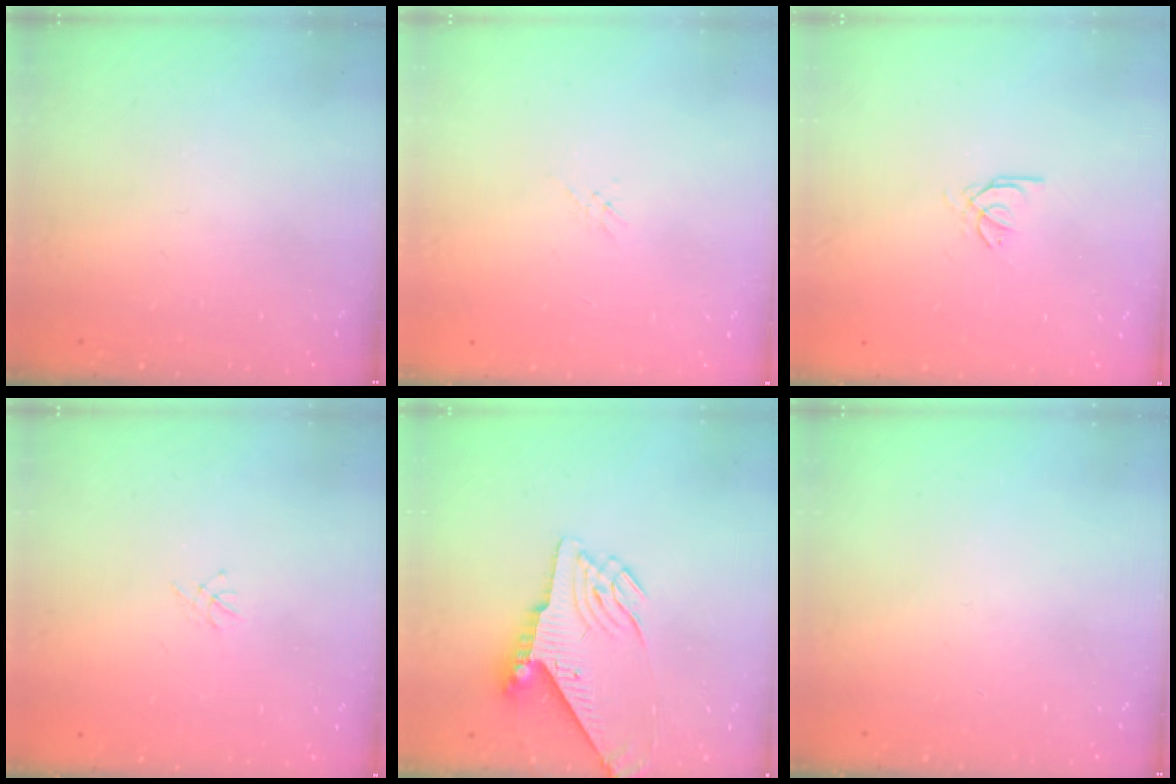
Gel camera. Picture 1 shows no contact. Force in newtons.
{"total": 0.5, "press": 0.5, "slide": 0.2}
{"total": 0.7, "press": 0.6, "slide": 0.4}
{"total": 1.5, "press": 1.4, "slide": 0.4}
{"total": 8.8, "press": 8.7, "slide": 1.1}
{"total": 0.0}